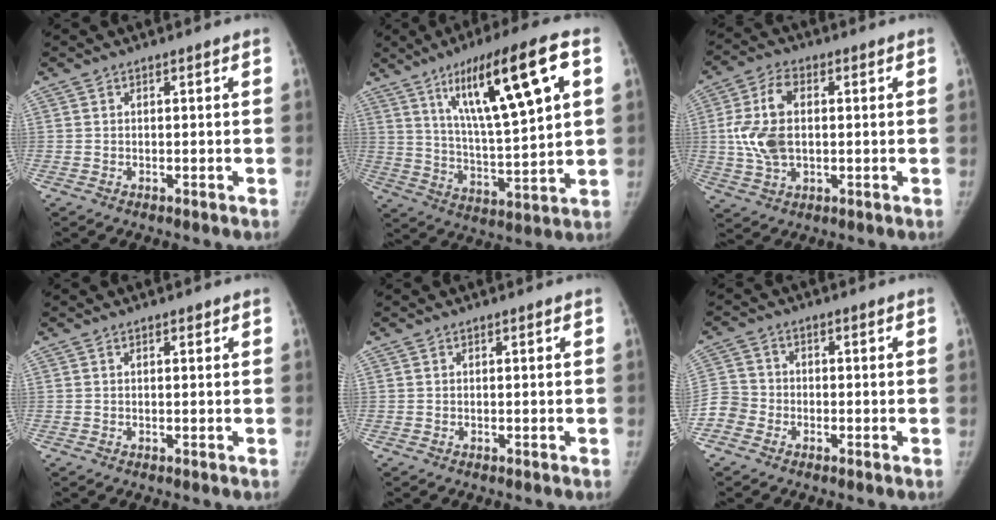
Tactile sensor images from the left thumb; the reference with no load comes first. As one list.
[{"total": 20.8, "force": [8.5, 4.3, 18.4], "torque": [-0.286, -0.017, 0.143]}, {"total": 10.5, "force": [0.7, 6.3, 8.3], "torque": [-0.171, 0.009, 0.018]}, {"total": 0.7, "force": [0.4, 0.3, 0.5], "torque": [-0.006, -0.001, 0.004]}, {"total": 0.0}, {"total": 4.7, "force": [-2.4, 3.9, 1.0], "torque": [-0.008, 0.013, -0.057]}]